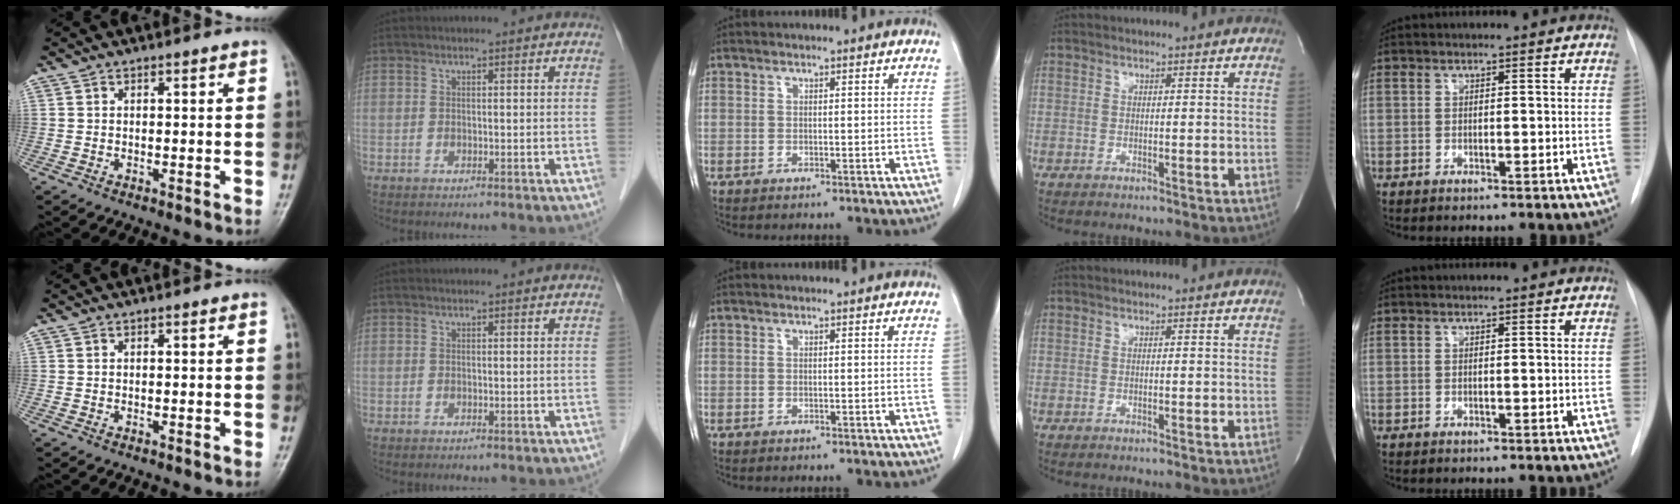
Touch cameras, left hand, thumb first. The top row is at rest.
{}